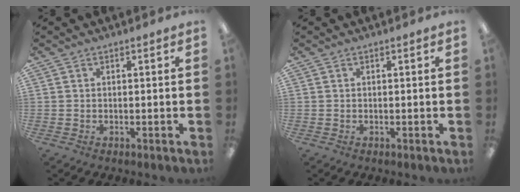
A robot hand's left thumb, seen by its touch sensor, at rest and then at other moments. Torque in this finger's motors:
{"motor_torque": [0.00, 0.01, -0.05, 0.03, 0.00]}